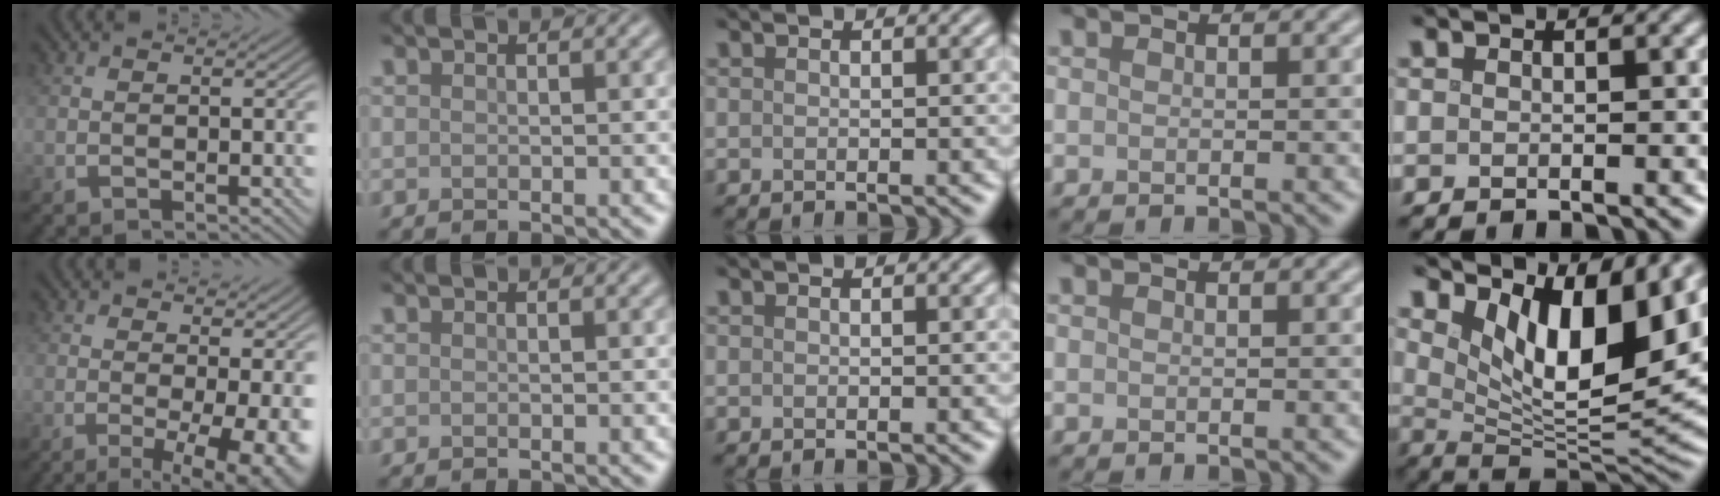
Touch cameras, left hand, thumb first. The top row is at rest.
{"thumb": {"total": 8.4, "force": [-1.0, 2.3, 8.1], "torque": [-0.113, -0.007, -0.008]}, "little": {"total": 10.1, "force": [4.1, 4.2, 8.2], "torque": [-0.133, -0.015, 0.072]}}